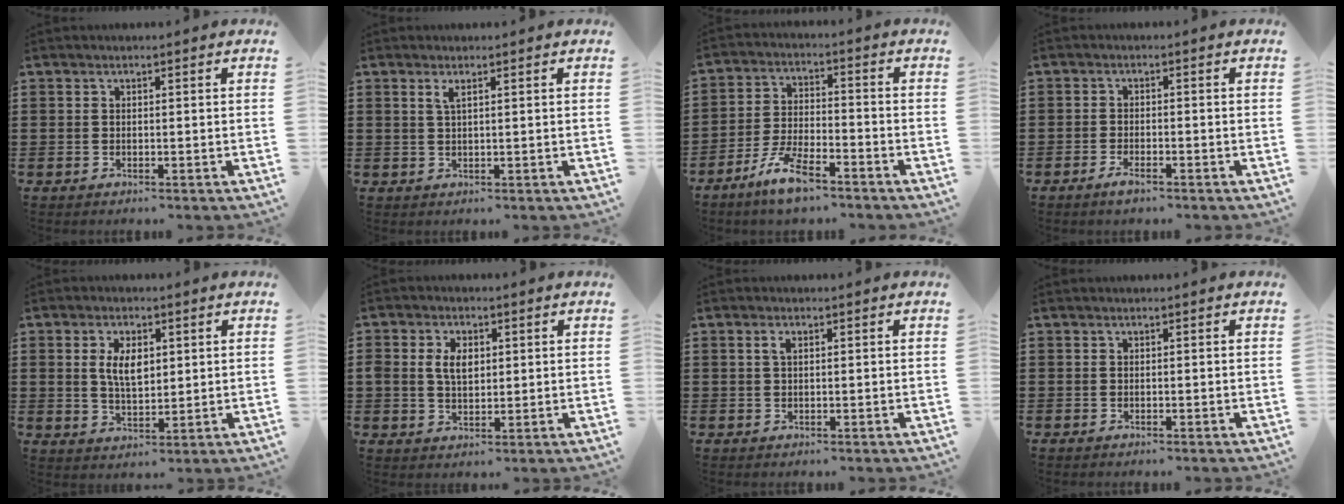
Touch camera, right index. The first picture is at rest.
{"total": 1.4, "force": [0.7, 0.1, 1.2], "torque": [-0.027, 0.001, 0.012]}
{"total": 7.4, "force": [-5.5, 1.8, 4.7], "torque": [-0.115, -0.003, -0.109]}
{"total": 1.9, "force": [-1.4, 0.5, 1.1], "torque": [-0.027, -0.002, -0.030]}
{"total": 5.4, "force": [1.2, 2.7, 4.5], "torque": [-0.086, 0.006, 0.018]}
{"total": 4.2, "force": [0.9, 2.7, 3.1], "torque": [-0.067, 0.012, 0.015]}
{"total": 1.2, "force": [0.4, 0.5, 1.0], "torque": [-0.022, 0.004, 0.007]}
{"total": 0.0}